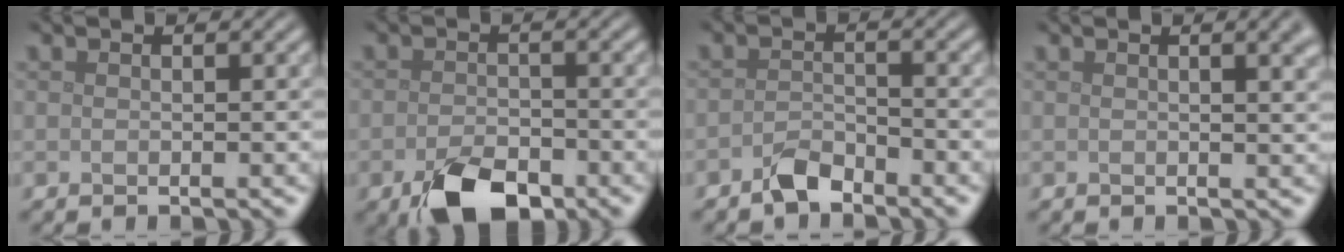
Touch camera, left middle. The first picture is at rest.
{"total": 6.1, "force": [-3.4, 3.2, 3.8], "torque": [-0.068, -0.012, -0.059]}
{"total": 2.2, "force": [-1.8, 0.9, 0.9], "torque": [-0.017, 0.005, -0.038]}
{"total": 3.7, "force": [1.3, 1.5, 3.1], "torque": [-0.020, 0.010, 0.013]}